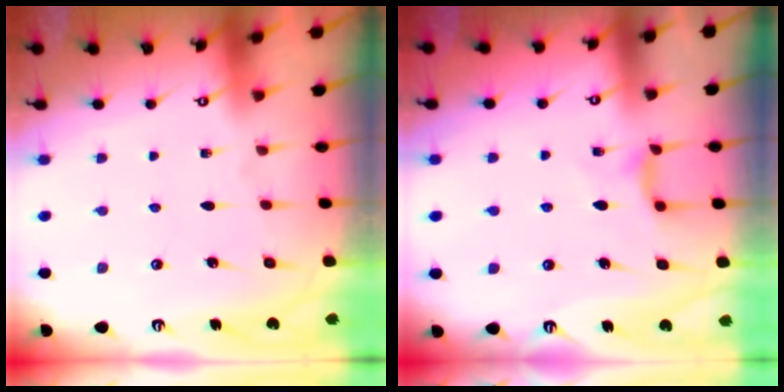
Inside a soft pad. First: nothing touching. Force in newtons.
{"total": 6.2, "press": 6.2, "slide": 0.6}